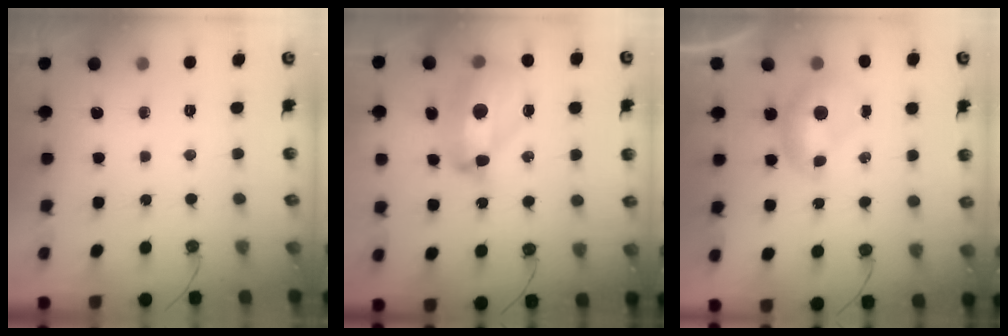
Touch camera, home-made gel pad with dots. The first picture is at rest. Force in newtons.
{"total": 10.9, "press": 10.7, "slide": 1.7}
{"total": 0.0}